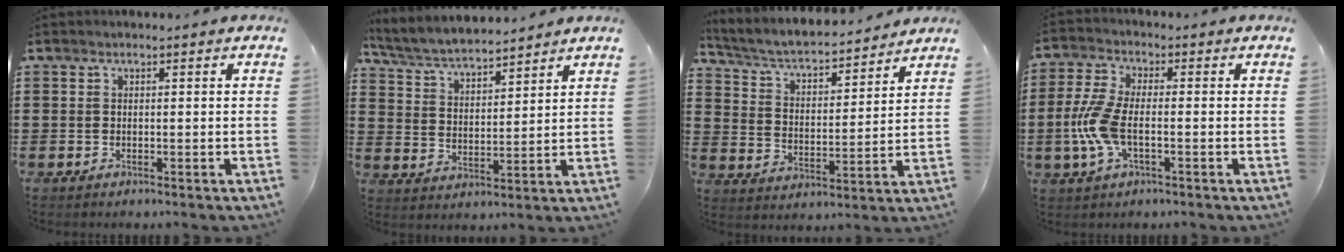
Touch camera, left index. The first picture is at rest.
{"total": 5.5, "force": [5.2, 0.7, 1.6], "torque": [-0.053, -0.025, 0.090]}
{"total": 4.6, "force": [4.1, 0.8, 1.8], "torque": [-0.055, -0.030, 0.063]}
{"total": 7.5, "force": [-1.3, 3.4, 6.5], "torque": [-0.167, -0.012, -0.031]}